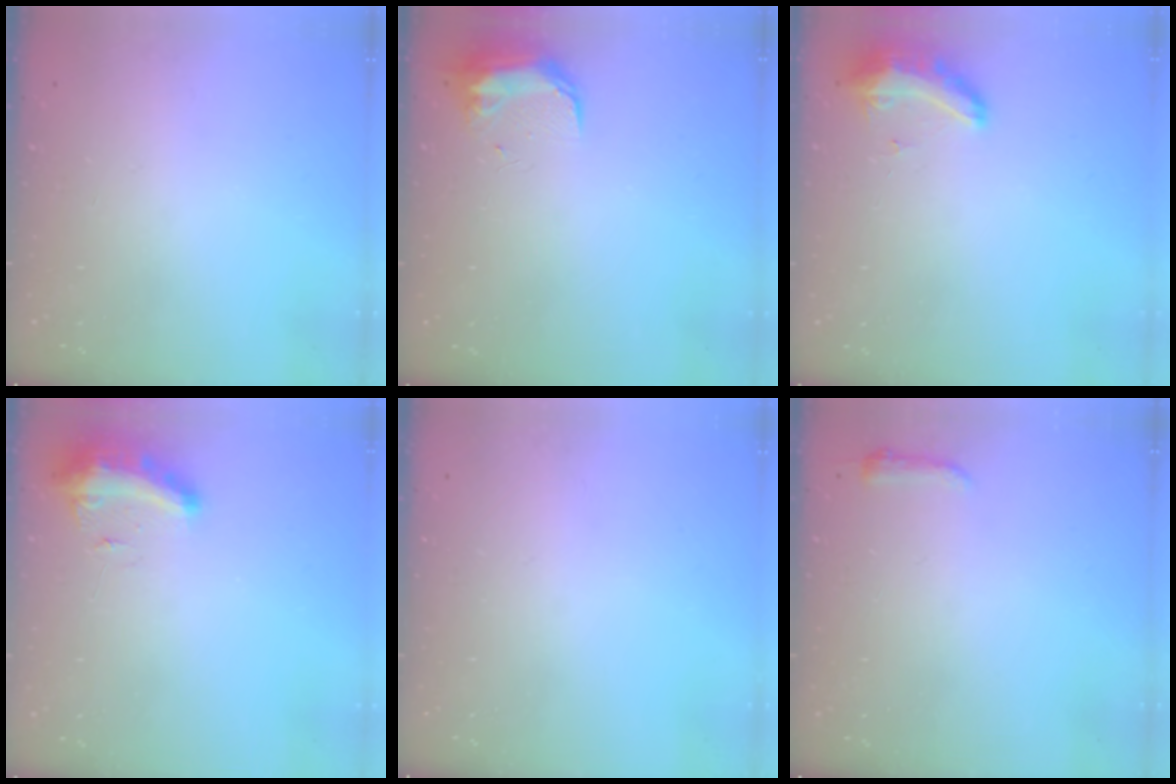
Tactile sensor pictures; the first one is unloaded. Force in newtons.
{"total": 8.7, "press": 8.7, "slide": 0.6}
{"total": 16.2, "press": 11.0, "slide": 11.9}
{"total": 9.8, "press": 9.8, "slide": 0.5}
{"total": 0.0}
{"total": 3.6, "press": 3.5, "slide": 0.6}